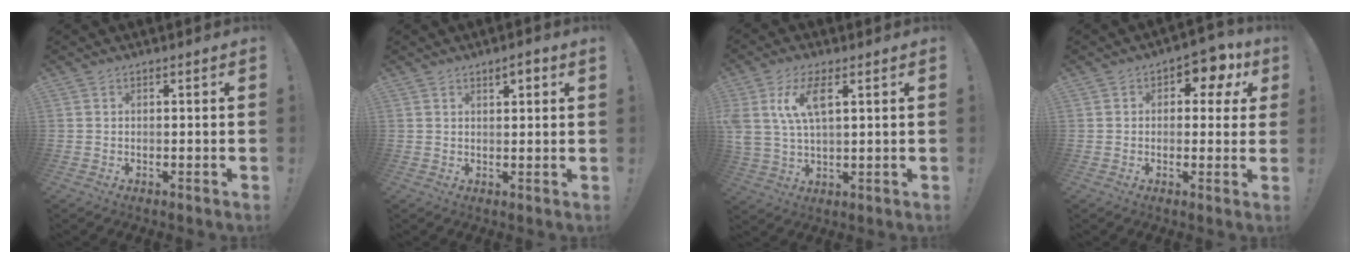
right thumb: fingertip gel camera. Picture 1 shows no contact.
{"total": 2.6, "force": [1.6, 0.6, 1.9], "torque": [-0.017, -0.007, 0.021]}
{"total": 9.9, "force": [4.1, 4.4, 7.9], "torque": [-0.157, -0.008, 0.074]}
{"total": 7.1, "force": [3.5, 4.5, 4.3], "torque": [-0.042, -0.025, 0.058]}